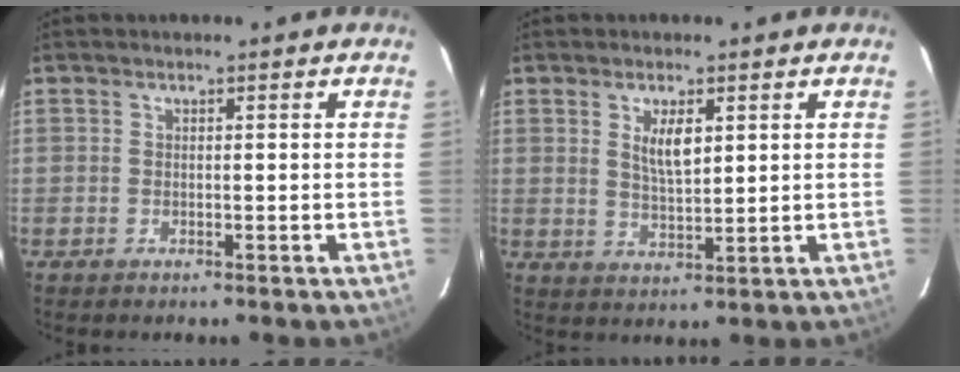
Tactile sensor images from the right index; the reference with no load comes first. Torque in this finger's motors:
{"motor_torque": [0.13, 0.08, 0.13, 0.05]}